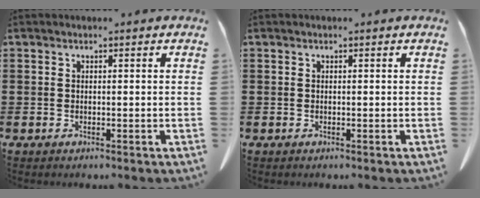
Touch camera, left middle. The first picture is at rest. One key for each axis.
{"total": 0.0}